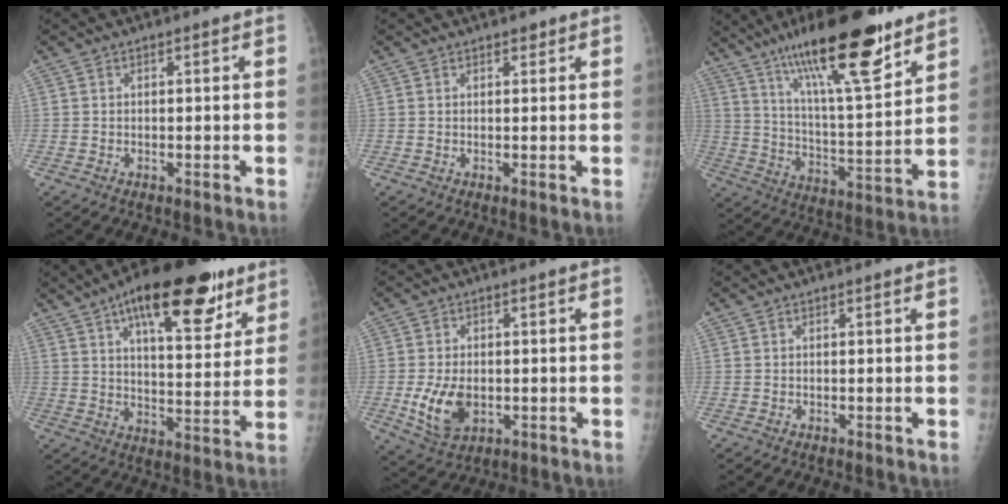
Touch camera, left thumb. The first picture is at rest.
{"total": 1.0, "force": [0.8, 0.5, 0.4], "torque": [-0.001, -0.004, 0.008]}
{"total": 22.4, "force": [14.4, 5.3, 16.2], "torque": [-0.249, -0.057, 0.240]}
{"total": 21.9, "force": [12.6, 8.4, 15.8], "torque": [-0.202, -0.031, 0.191]}
{"total": 8.2, "force": [-1.4, 5.4, 6.1], "torque": [-0.107, -0.007, -0.014]}
{"total": 0.0}